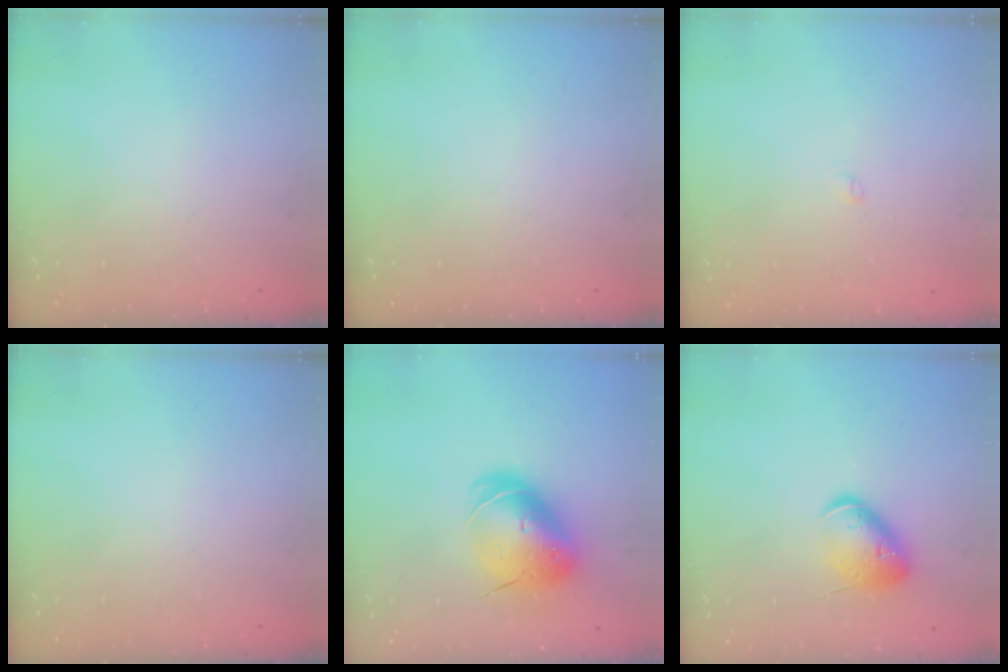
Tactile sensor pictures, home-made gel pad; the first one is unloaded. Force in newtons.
{"total": 0.0}
{"total": 1.9, "press": 1.9, "slide": 0.3}
{"total": 0.0}
{"total": 12.1, "press": 11.9, "slide": 2.2}
{"total": 12.3, "press": 12.2, "slide": 1.7}